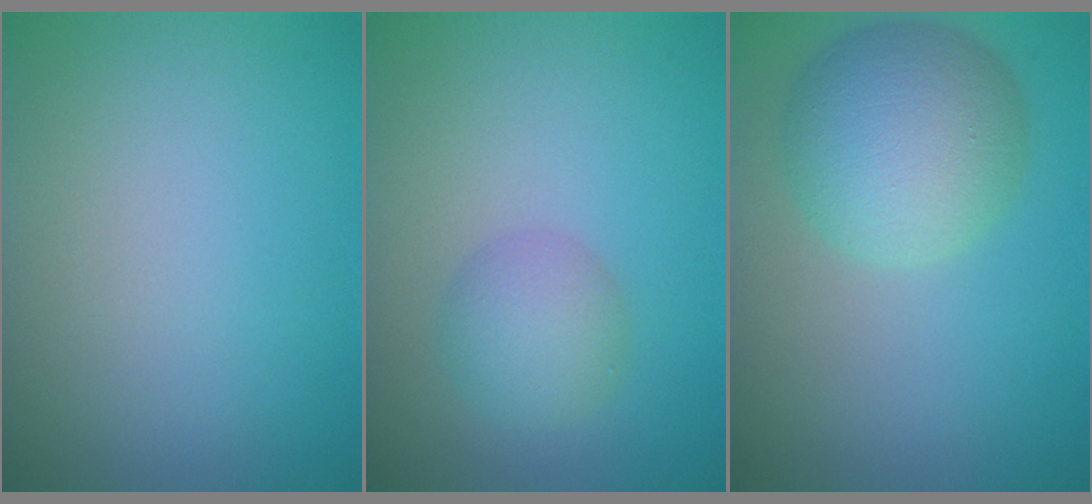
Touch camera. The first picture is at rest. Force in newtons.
{"total": 2.9, "press": 2.9, "slide": 0.1}
{"total": 6.6, "press": 6.6, "slide": 0.2}